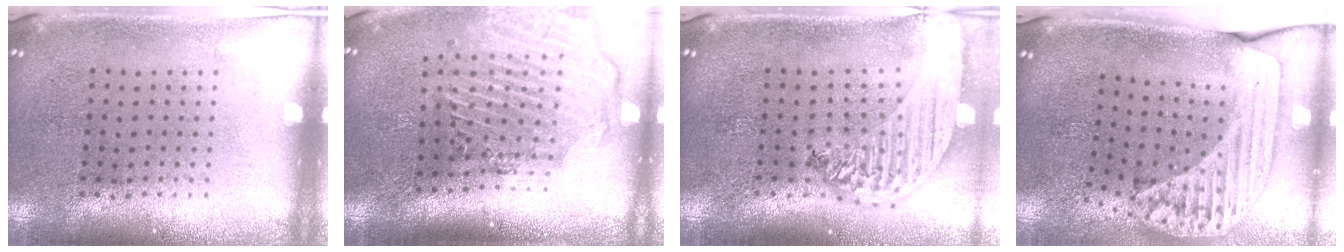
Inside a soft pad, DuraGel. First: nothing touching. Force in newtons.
{"total": 2.8, "press": 2.3, "slide": 1.7}
{"total": 3.0, "press": 2.4, "slide": 1.8}
{"total": 2.2, "press": 1.7, "slide": 1.4}